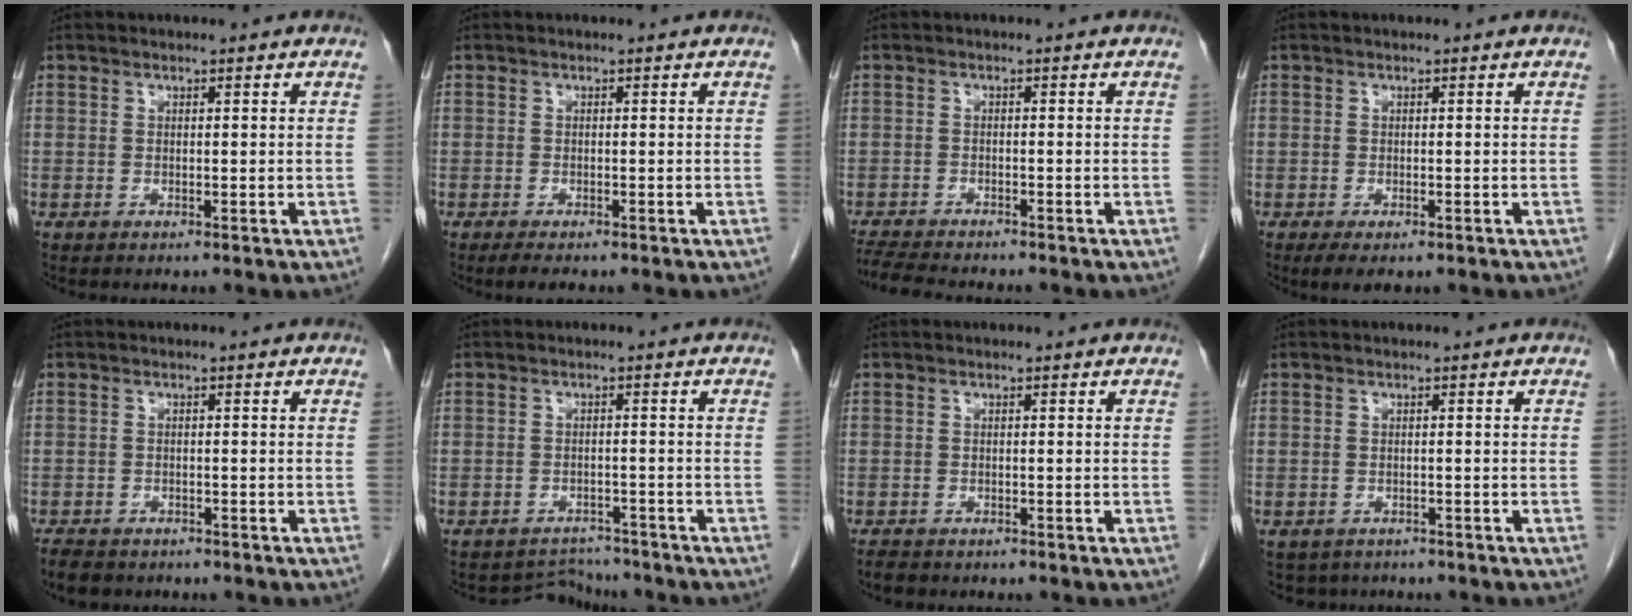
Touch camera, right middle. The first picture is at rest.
{"total": 2.1, "force": [-1.6, 0.6, 1.2], "torque": [-0.026, -0.006, -0.022]}
{"total": 6.8, "force": [-6.3, 0.6, 2.6], "torque": [-0.046, -0.017, -0.104]}
{"total": 3.0, "force": [-1.9, 1.3, 1.9], "torque": [-0.033, -0.007, -0.023]}
{"total": 5.3, "force": [-4.4, 2.3, 1.9], "torque": [-0.034, -0.007, -0.063]}
{"total": 3.5, "force": [-3.2, 0.7, -1.3], "torque": [0.018, 0.010, -0.046]}
{"total": 2.4, "force": [-2.1, 1.0, 0.8], "torque": [-0.021, -0.006, -0.029]}
{"total": 4.0, "force": [-3.3, 2.3, 0.2], "torque": [0.002, 0.001, -0.046]}